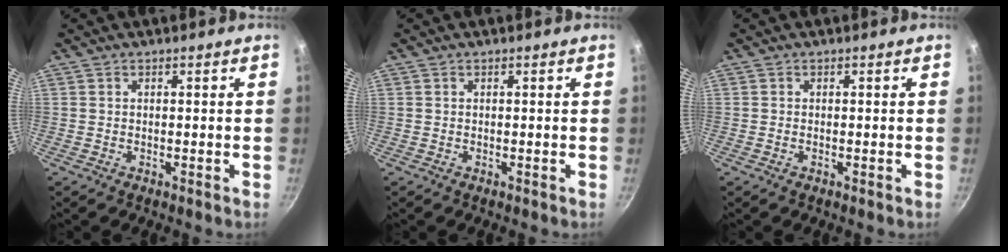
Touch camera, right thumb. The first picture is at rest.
{"total": 0.0}
{"total": 0.0}